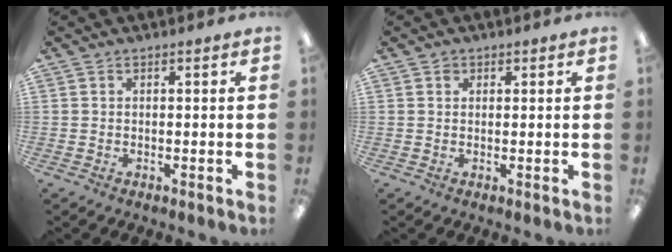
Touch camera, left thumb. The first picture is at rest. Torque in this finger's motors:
{"motor_torque": [0.40, 0.28, 0.33, -0.10, -0.01]}